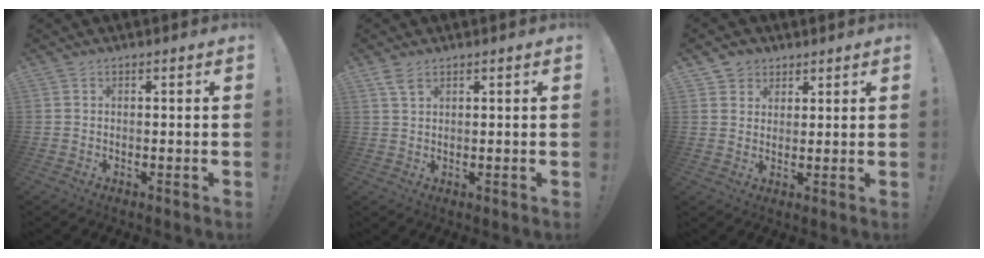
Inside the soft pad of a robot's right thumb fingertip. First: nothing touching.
{"total": 3.3, "force": [2.0, 1.3, 2.3], "torque": [-0.045, -0.003, 0.036]}
{"total": 4.1, "force": [2.4, 3.3, 0.0], "torque": [0.004, -0.013, 0.044]}